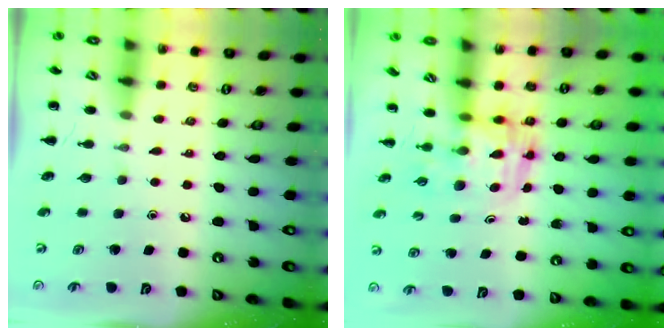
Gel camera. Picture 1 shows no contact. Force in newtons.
{"total": 3.7, "press": 3.7, "slide": 0.7}